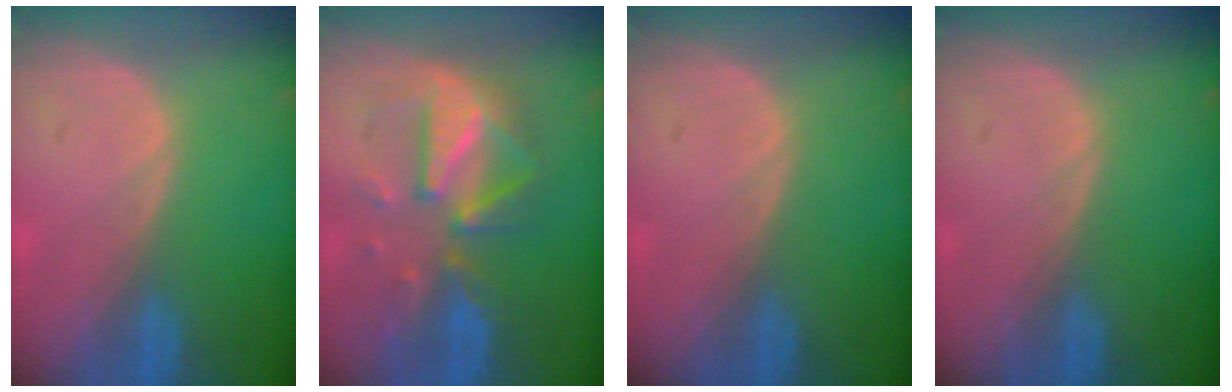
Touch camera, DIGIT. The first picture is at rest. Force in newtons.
{"total": 8.8, "press": 8.8, "slide": 0.4}
{"total": 0.0}
{"total": 0.0}